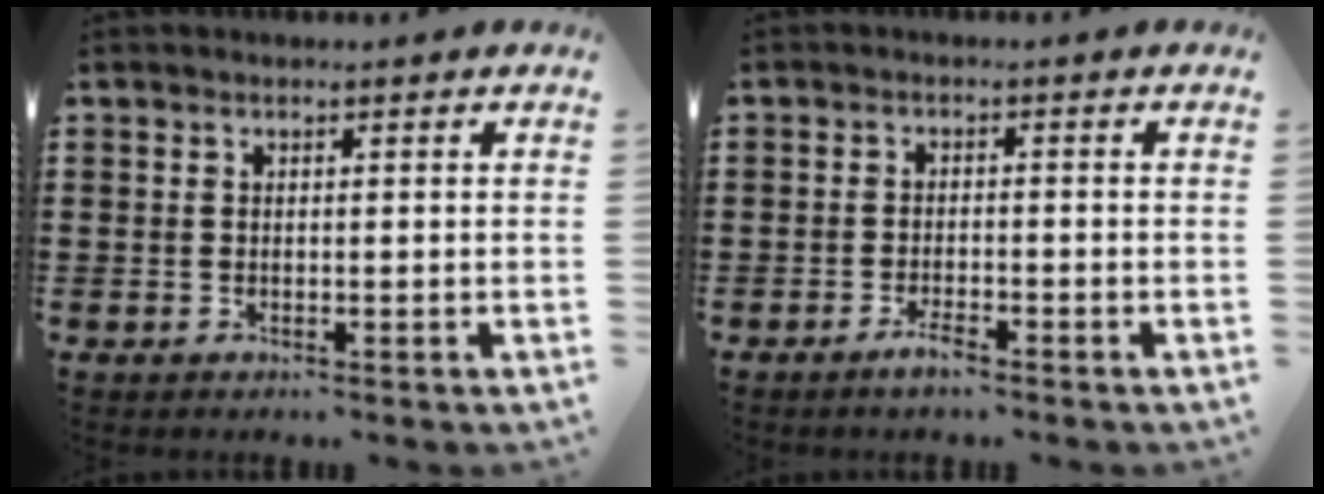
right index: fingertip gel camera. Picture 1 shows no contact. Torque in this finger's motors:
{"motor_torque": [1.21, 0.93, 0.02, 0.01]}